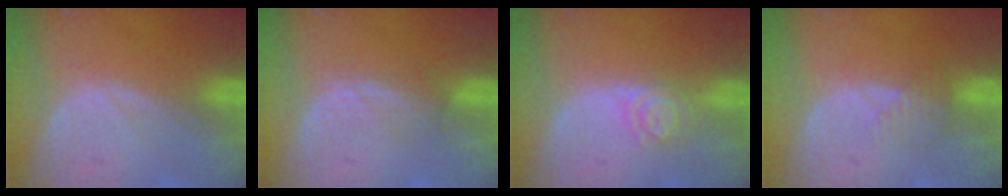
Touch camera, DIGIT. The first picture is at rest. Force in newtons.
{"total": 2.5, "press": 2.3, "slide": 0.9}
{"total": 3.8, "press": 3.5, "slide": 1.6}
{"total": 2.4, "press": 2.4, "slide": 0.1}